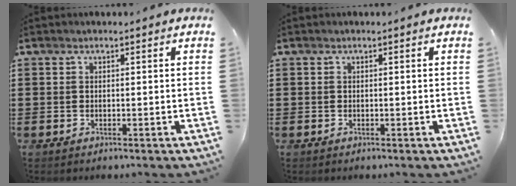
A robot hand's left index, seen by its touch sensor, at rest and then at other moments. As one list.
[{"total": 0.0}]